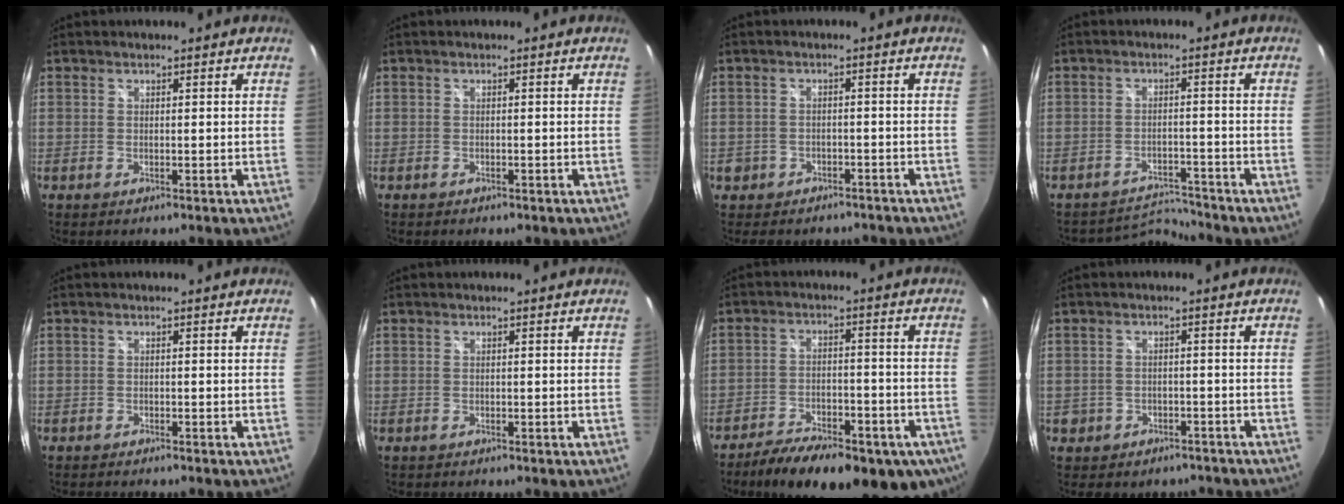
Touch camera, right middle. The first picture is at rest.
{"total": 1.0, "force": [-0.8, 0.5, 0.4], "torque": [-0.010, 0.000, -0.010]}
{"total": 4.7, "force": [-3.2, 3.3, 0.9], "torque": [-0.025, 0.009, -0.040]}
{"total": 3.8, "force": [-3.5, 0.1, -1.3], "torque": [0.013, 0.011, -0.060]}
{"total": 1.8, "force": [-1.6, 0.3, 0.5], "torque": [-0.016, -0.012, -0.028]}
{"total": 0.0}
{"total": 21.2, "force": [-14.4, 8.6, 13.0], "torque": [-0.226, -0.036, -0.193]}
{"total": 5.6, "force": [-3.5, 4.2, 1.1], "torque": [-0.033, 0.015, -0.036]}